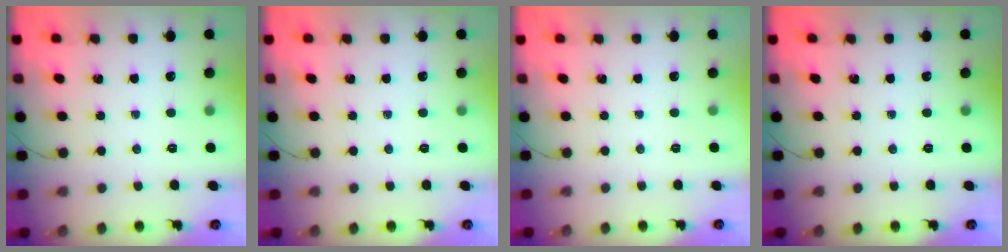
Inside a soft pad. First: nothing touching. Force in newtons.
{"total": 0.0}
{"total": 2.5, "press": 2.4, "slide": 0.5}
{"total": 0.0}